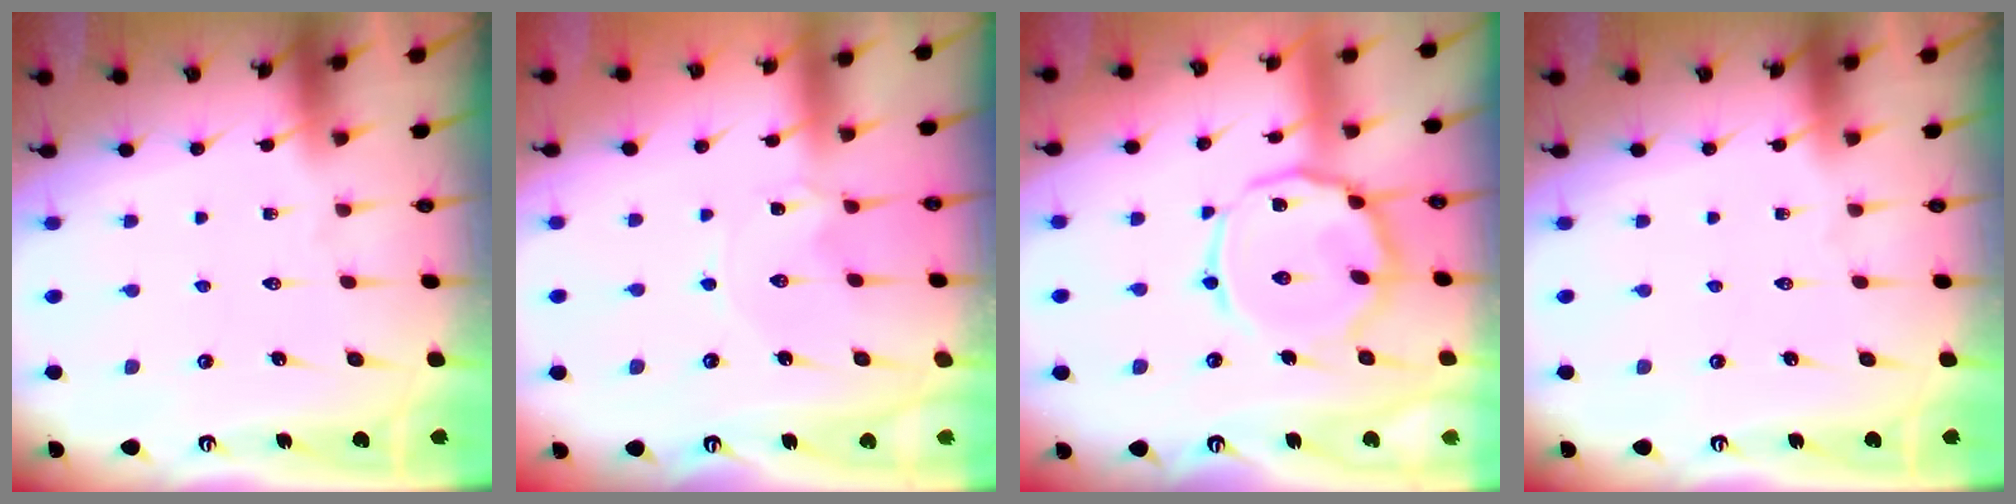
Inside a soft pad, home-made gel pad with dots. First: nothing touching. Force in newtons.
{"total": 1.1, "press": 1.0, "slide": 0.2}
{"total": 12.5, "press": 12.4, "slide": 0.9}
{"total": 0.0}